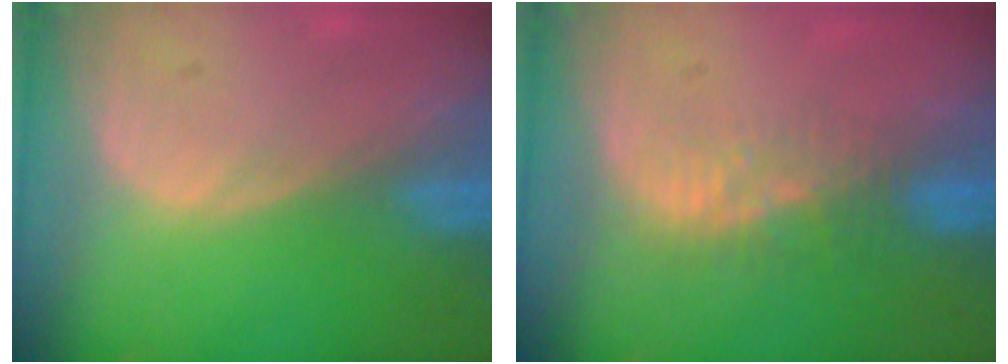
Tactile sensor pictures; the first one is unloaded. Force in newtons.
{"total": 4.9, "press": 4.3, "slide": 2.2}